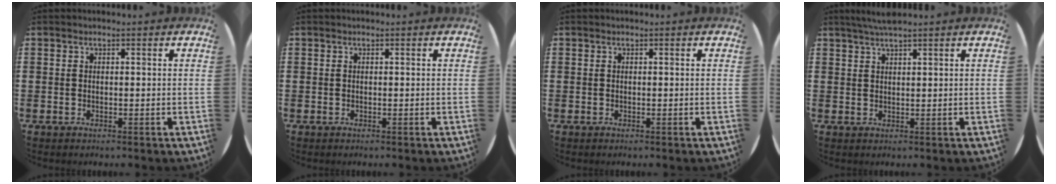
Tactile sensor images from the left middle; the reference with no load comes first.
{"total": 0.0}
{"total": 0.0}
{"total": 2.3, "force": [2.0, -0.1, 1.2], "torque": [-0.026, 0.001, 0.037]}